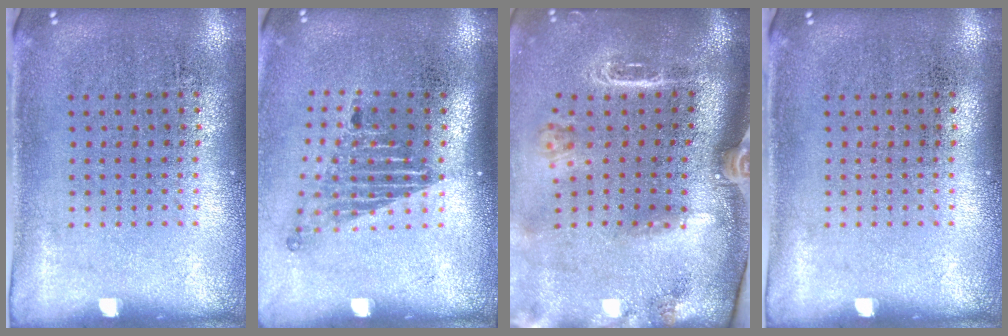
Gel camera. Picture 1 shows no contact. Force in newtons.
{"total": 1.7, "press": 1.1, "slide": 1.2}
{"total": 2.9, "press": 2.0, "slide": 2.0}
{"total": 0.0}